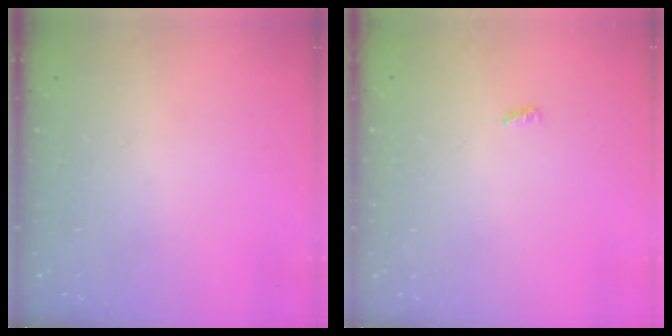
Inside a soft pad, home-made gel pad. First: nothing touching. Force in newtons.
{"total": 2.7, "press": 2.7, "slide": 0.2}